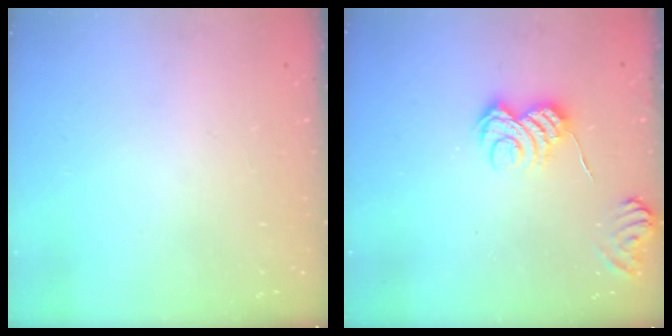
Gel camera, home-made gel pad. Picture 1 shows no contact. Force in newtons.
{"total": 5.3, "press": 5.2, "slide": 1.3}